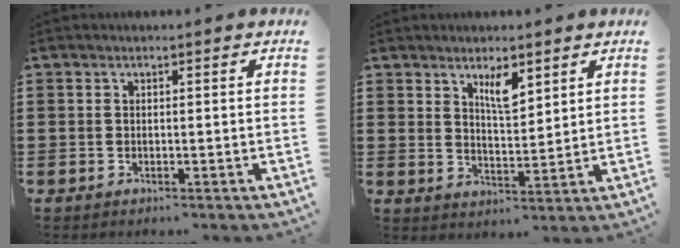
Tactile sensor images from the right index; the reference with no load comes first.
{"total": 4.8, "force": [3.1, 1.6, 3.3], "torque": [-0.056, -0.002, 0.050]}